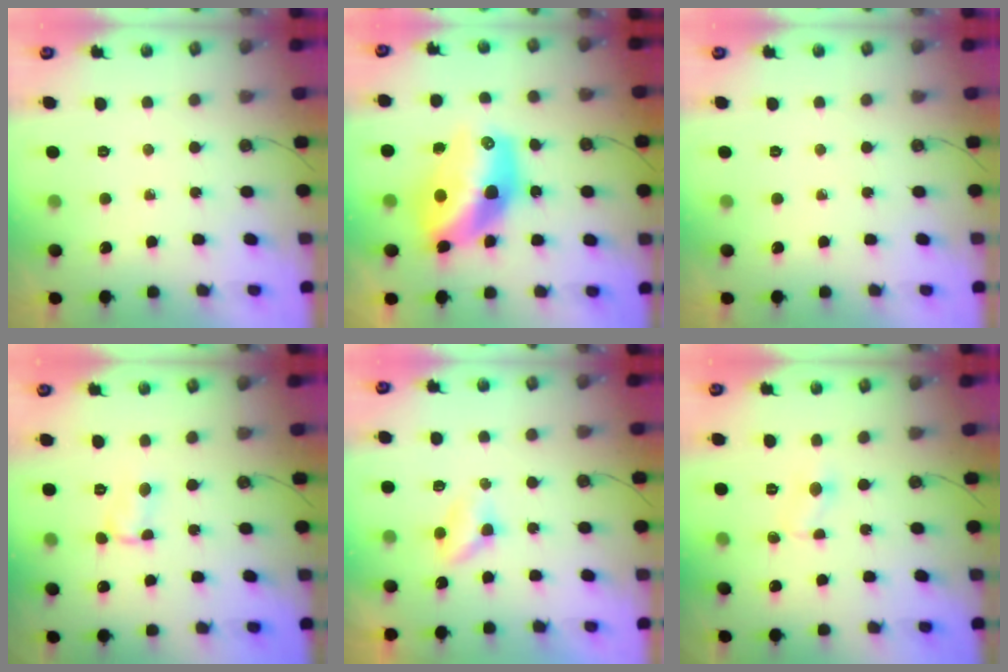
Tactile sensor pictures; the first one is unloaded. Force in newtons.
{"total": 18.0, "press": 17.5, "slide": 4.3}
{"total": 0.0}
{"total": 1.8, "press": 1.8, "slide": 0.3}
{"total": 3.3, "press": 3.3, "slide": 0.4}
{"total": 1.7, "press": 1.6, "slide": 0.2}